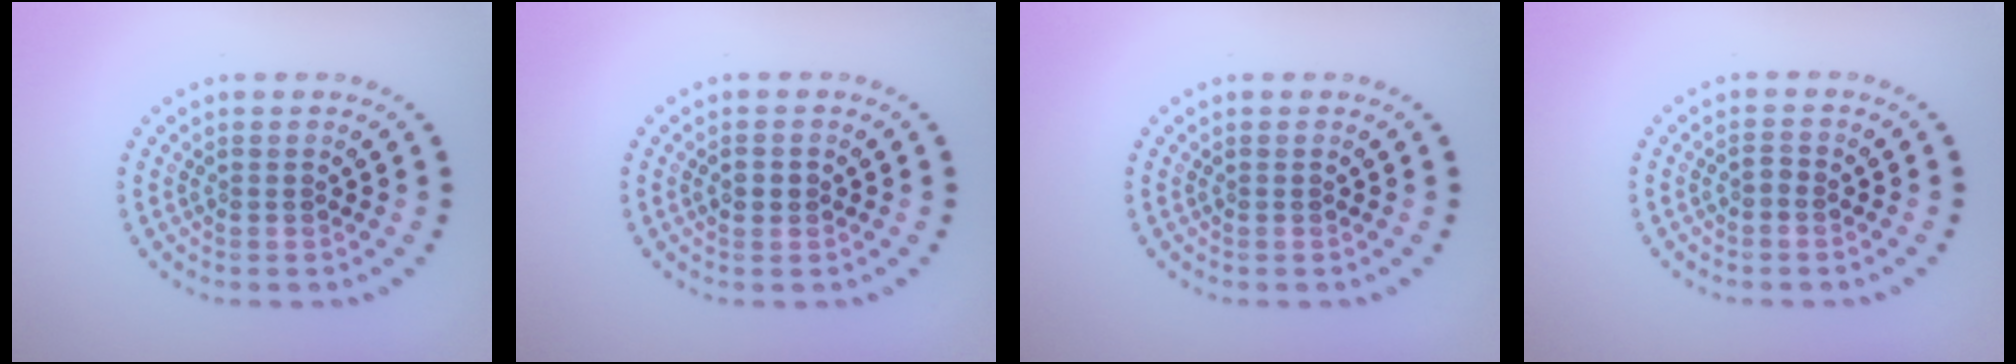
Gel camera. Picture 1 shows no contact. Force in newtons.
{"total": 1.1, "press": 1.1, "slide": 0.1}
{"total": 0.0}
{"total": 0.6, "press": 0.6, "slide": 0.2}